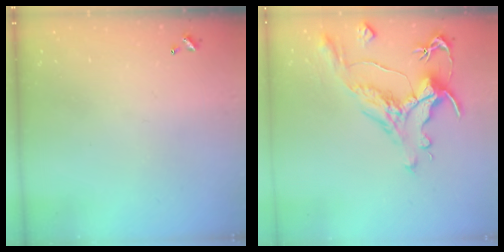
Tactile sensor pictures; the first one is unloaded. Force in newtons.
{"total": 2.4, "press": 1.9, "slide": 1.4}